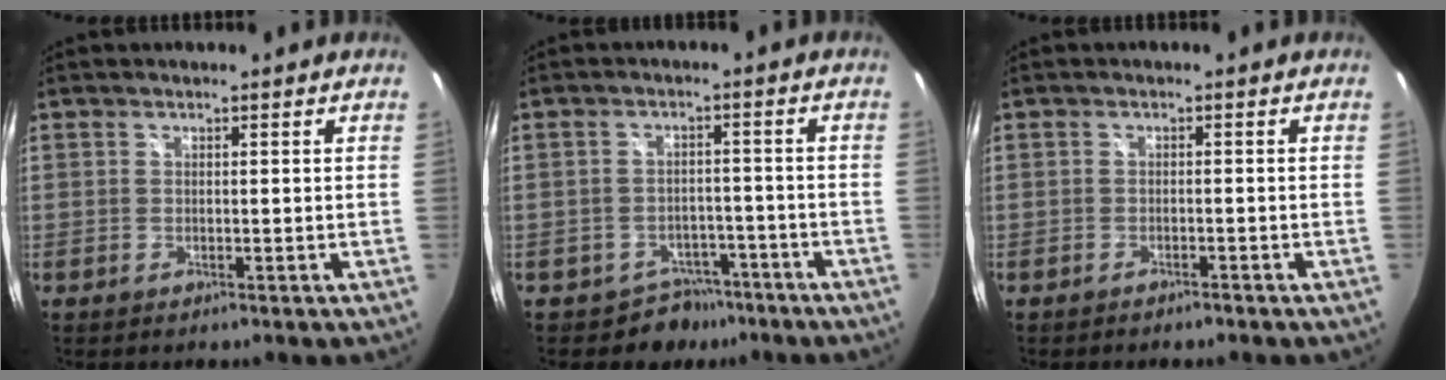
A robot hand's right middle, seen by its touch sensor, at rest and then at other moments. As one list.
[{"total": 5.8, "force": [-4.2, 4.0, -0.1], "torque": [0.000, 0.030, -0.056]}, {"total": 1.8, "force": [-1.6, 0.5, 0.6], "torque": [-0.017, -0.004, -0.026]}]